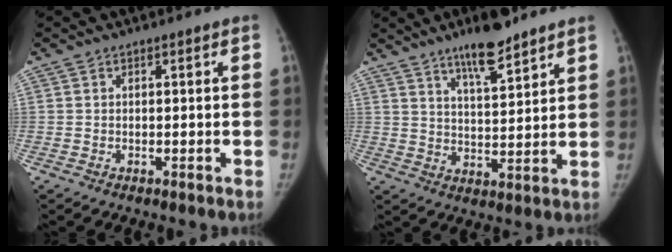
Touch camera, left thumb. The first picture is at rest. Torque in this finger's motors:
{"motor_torque": [0.30, -0.56, 1.19, -1.17, 0.11]}